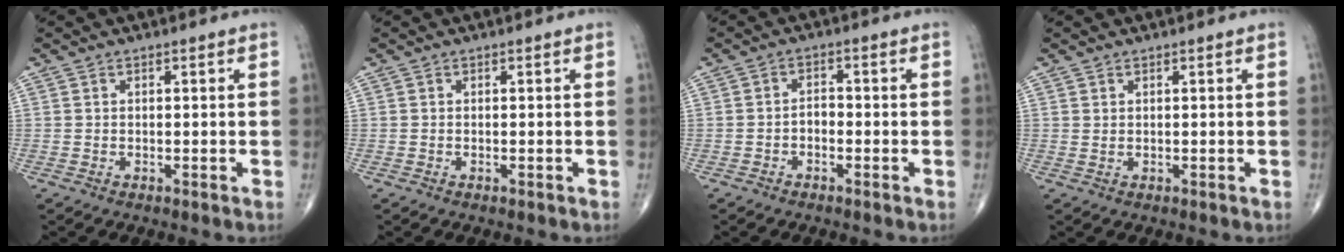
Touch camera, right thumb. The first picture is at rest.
{"total": 0.0}
{"total": 2.3, "force": [-1.0, 1.5, 1.5], "torque": [-0.018, 0.012, -0.022]}
{"total": 0.6, "force": [0.4, 0.2, 0.4], "torque": [-0.010, -0.002, 0.008]}